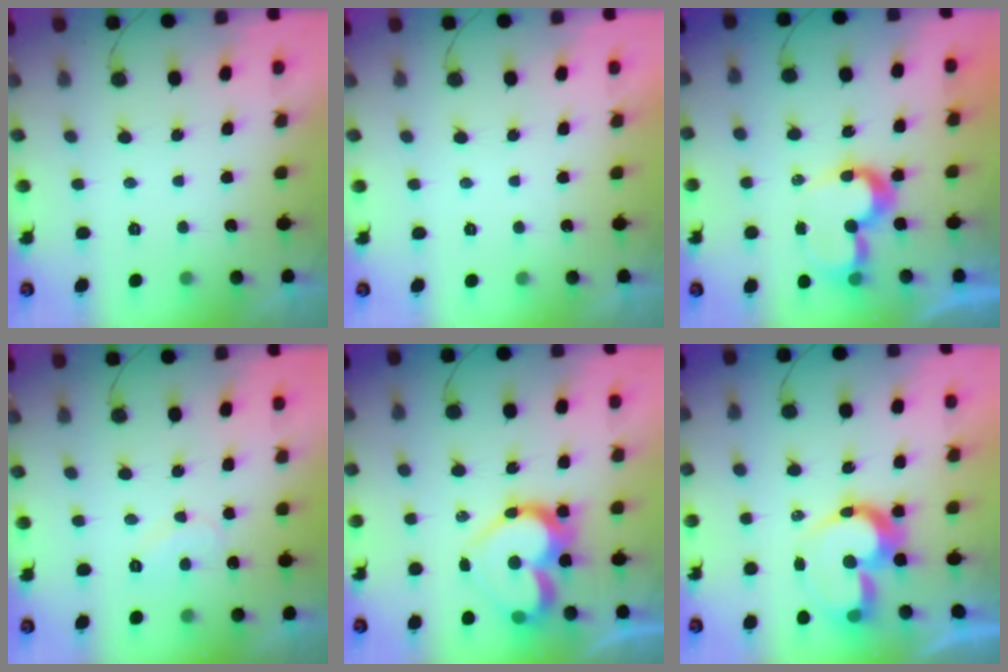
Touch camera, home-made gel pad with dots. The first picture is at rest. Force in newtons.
{"total": 1.6, "press": 1.6, "slide": 0.0}
{"total": 10.0, "press": 10.0, "slide": 0.9}
{"total": 7.4, "press": 7.3, "slide": 0.7}
{"total": 17.6, "press": 17.6, "slide": 1.3}
{"total": 12.6, "press": 12.3, "slide": 2.5}